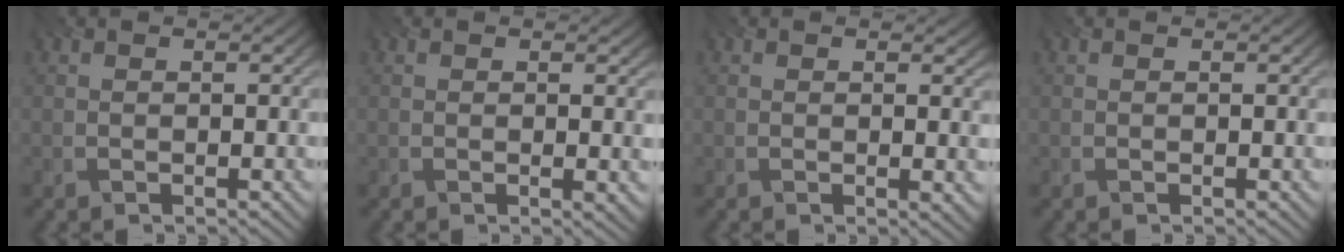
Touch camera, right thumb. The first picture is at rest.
{"total": 1.7, "force": [0.5, 0.4, 1.5], "torque": [-0.025, -0.005, 0.006]}
{"total": 1.9, "force": [0.7, 0.9, 1.6], "torque": [-0.024, -0.005, 0.008]}
{"total": 0.0}